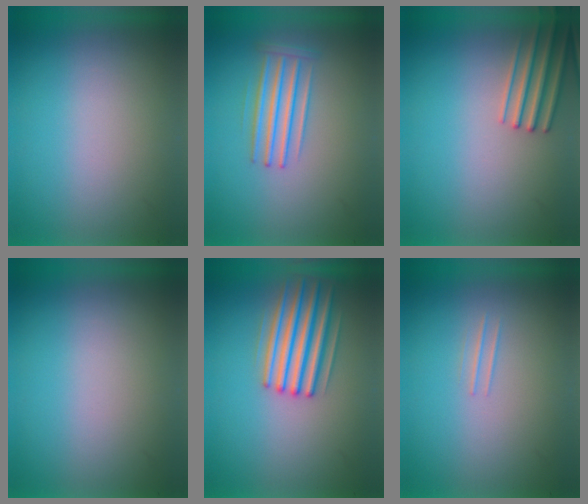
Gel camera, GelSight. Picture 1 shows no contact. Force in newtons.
{"total": 2.8}
{"total": 2.5}
{"total": 0.0}
{"total": 4.2}
{"total": 1.0}